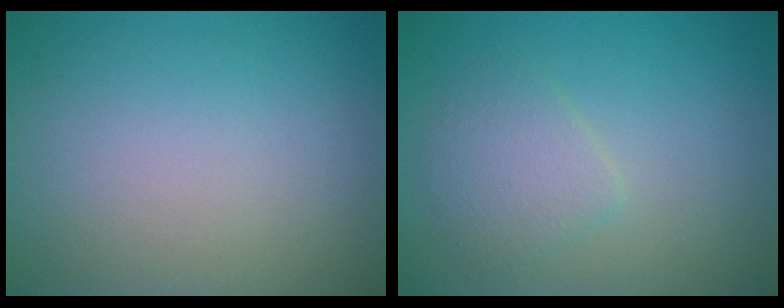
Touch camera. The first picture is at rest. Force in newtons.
{"total": 2.4, "press": 2.4, "slide": 0.1}